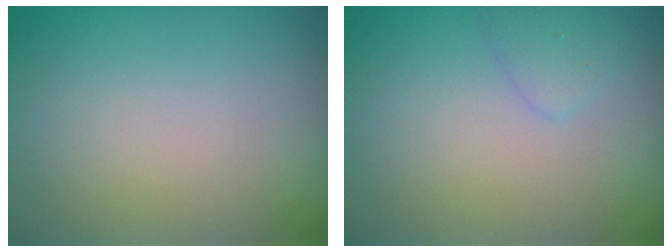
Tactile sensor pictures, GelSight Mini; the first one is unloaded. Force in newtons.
{"total": 1.2, "press": 1.2, "slide": 0.0}